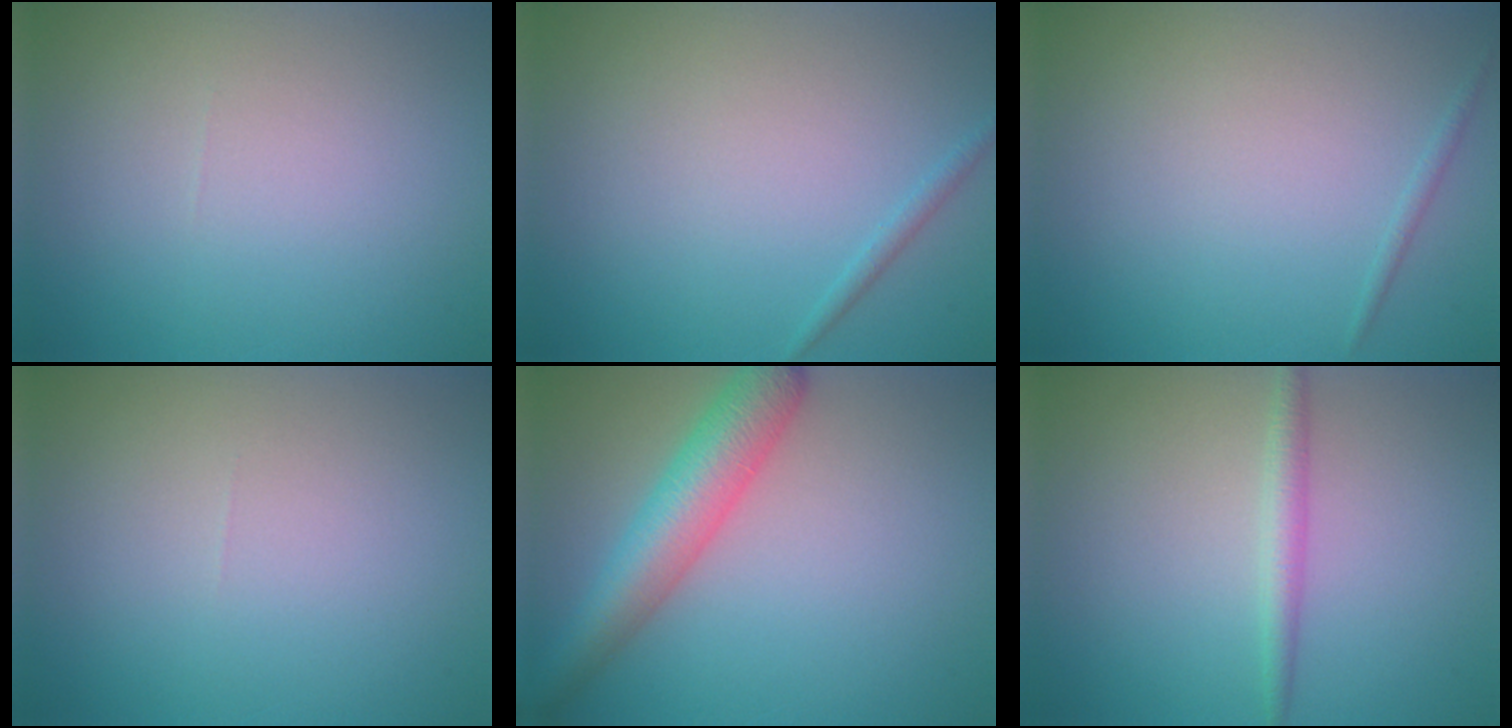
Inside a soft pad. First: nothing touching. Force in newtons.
{"total": 0.8, "press": 0.8, "slide": 0.0}
{"total": 0.6, "press": 0.6, "slide": 0.0}
{"total": 0.0}
{"total": 5.7, "press": 5.7, "slide": 0.2}
{"total": 1.8, "press": 1.8, "slide": 0.0}